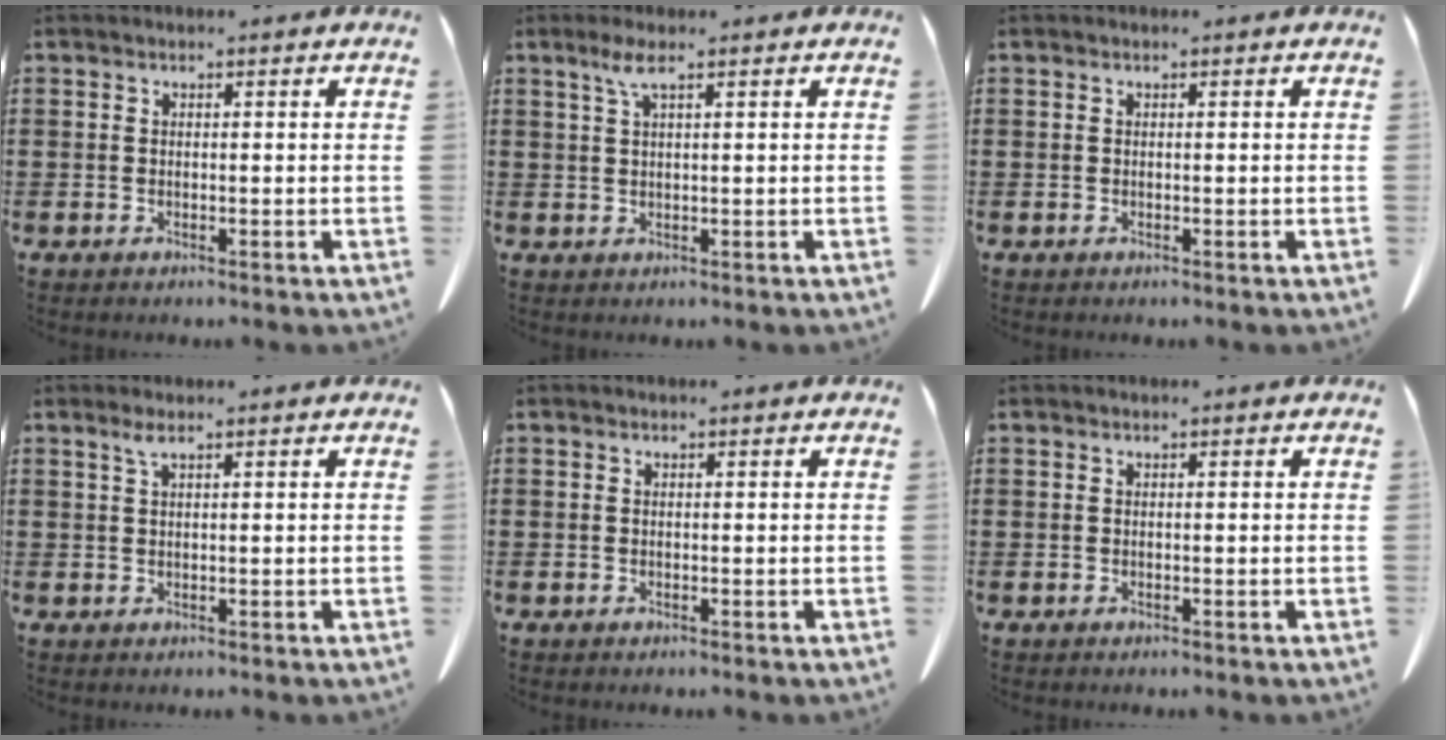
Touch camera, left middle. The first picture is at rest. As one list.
[{"total": 2.7, "force": [1.4, 0.3, 2.3], "torque": [-0.049, 0.004, 0.024]}, {"total": 0.0}, {"total": 1.6, "force": [0.9, 0.2, 1.3], "torque": [-0.029, 0.002, 0.015]}, {"total": 0.0}, {"total": 0.0}]